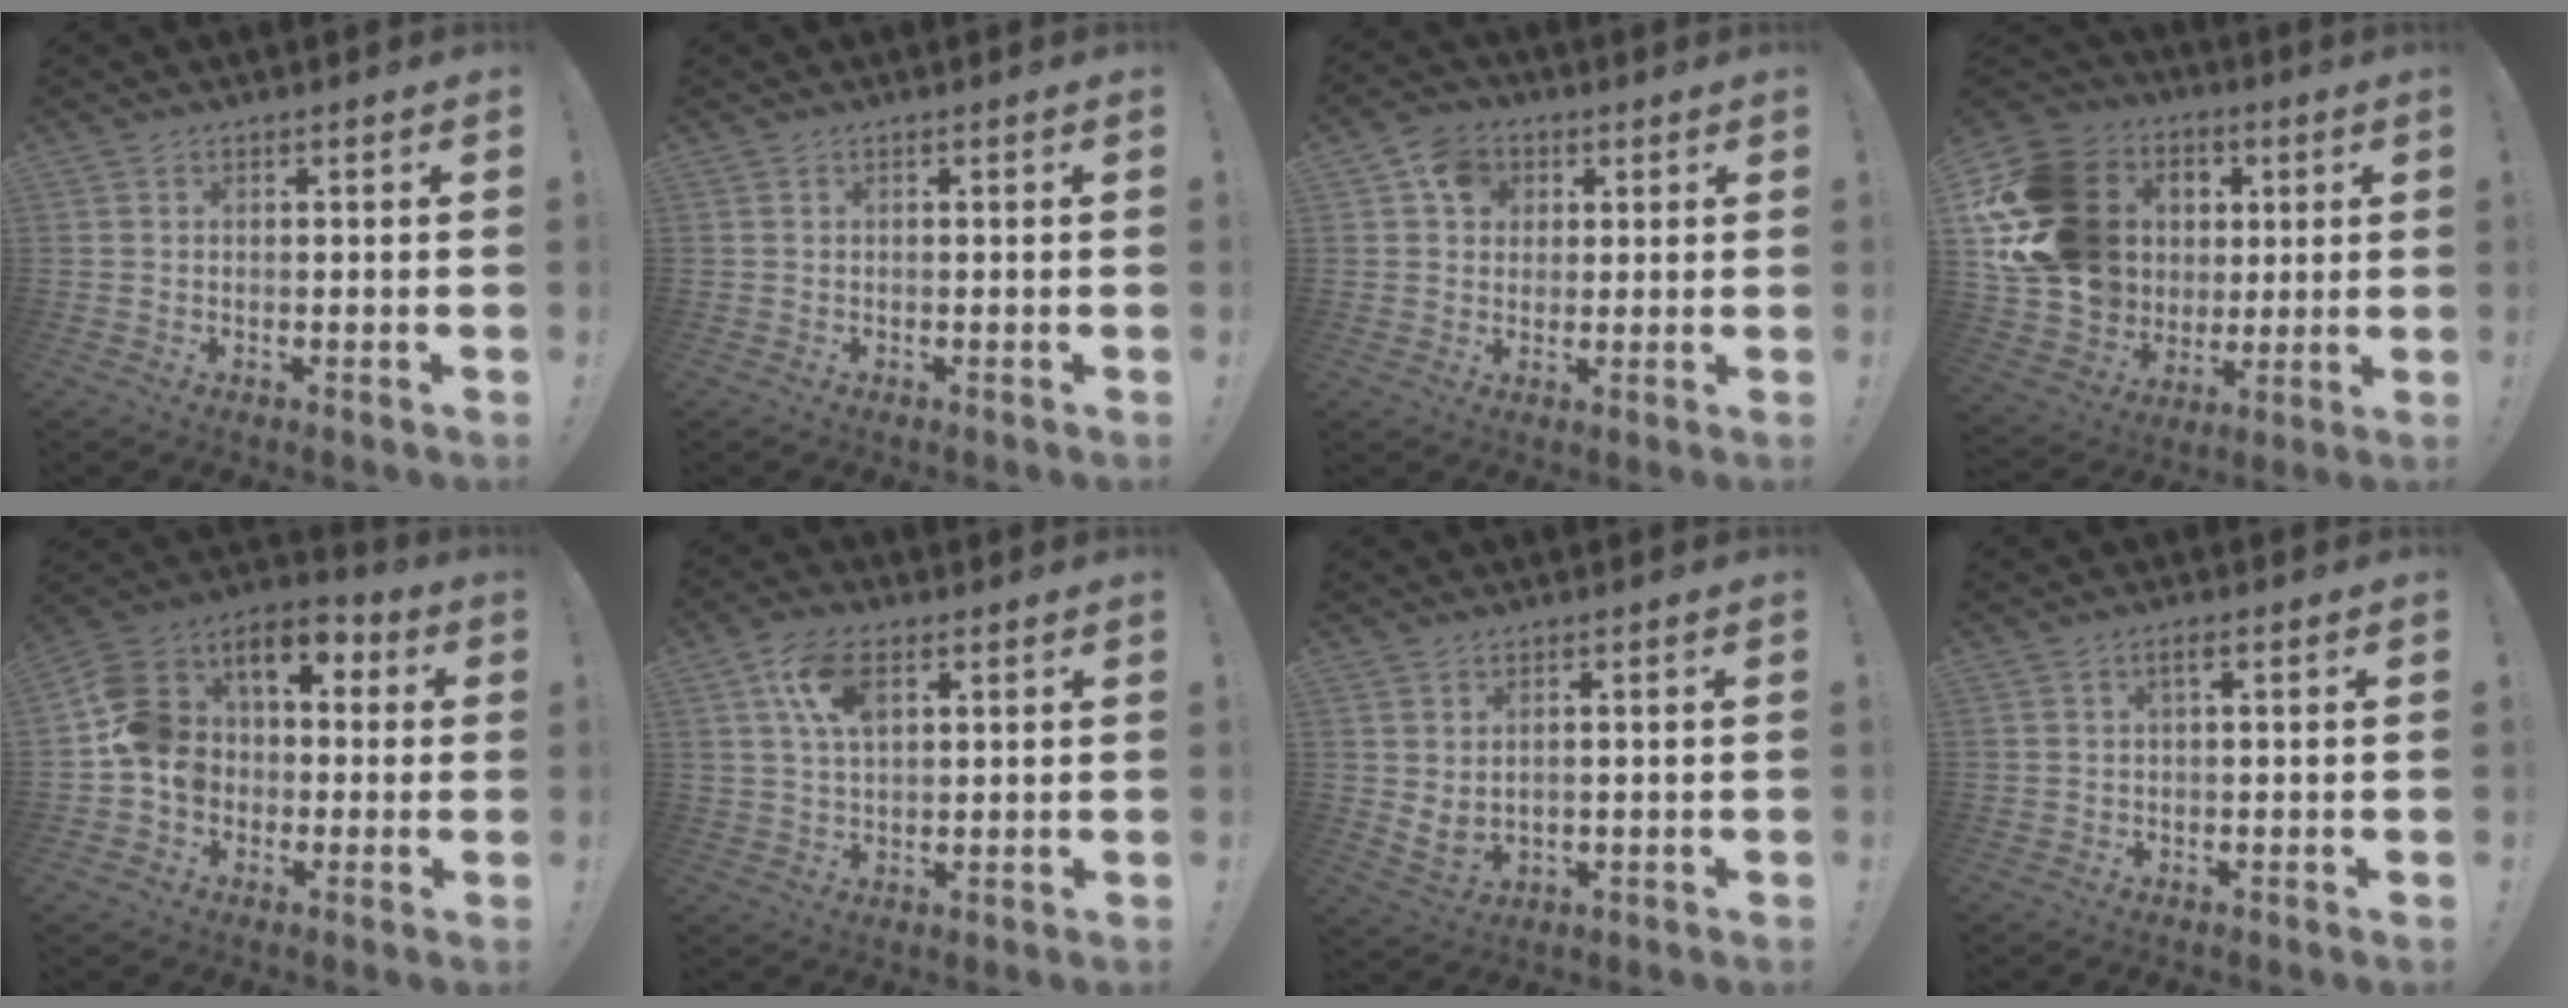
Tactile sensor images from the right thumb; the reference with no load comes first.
{"total": 0.0}
{"total": 8.1, "force": [2.5, 7.2, 2.6], "torque": [-0.028, -0.002, 0.049]}
{"total": 24.4, "force": [4.9, 20.6, 12.1], "torque": [-0.208, -0.014, 0.146]}
{"total": 12.9, "force": [1.6, 11.2, 6.1], "torque": [-0.098, -0.005, 0.036]}
{"total": 9.6, "force": [3.8, 5.6, 6.9], "torque": [-0.127, 0.001, 0.072]}
{"total": 3.7, "force": [2.4, 1.6, 2.3], "torque": [-0.041, -0.011, 0.045]}
{"total": 1.9, "force": [0.5, 0.1, 1.8], "torque": [-0.035, 0.002, 0.006]}